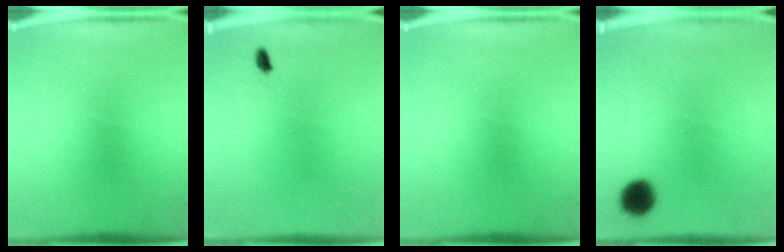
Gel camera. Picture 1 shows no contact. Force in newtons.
{"total": 1.1}
{"total": 0.0}
{"total": 6.0}